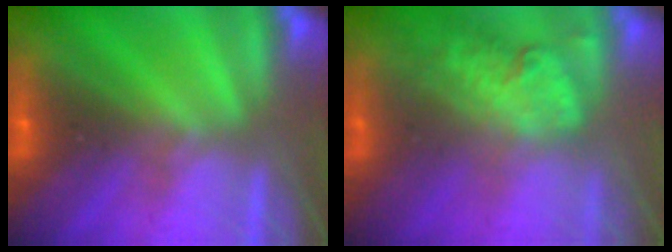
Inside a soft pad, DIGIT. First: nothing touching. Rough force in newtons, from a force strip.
{"total": 2.4}